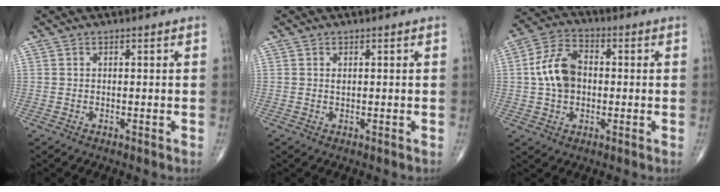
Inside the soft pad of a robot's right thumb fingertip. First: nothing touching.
{"total": 0.6, "force": [0.2, 0.3, 0.5], "torque": [-0.008, 0.001, 0.005]}
{"total": 10.1, "force": [0.2, 6.9, 7.3], "torque": [-0.127, 0.022, -0.004]}